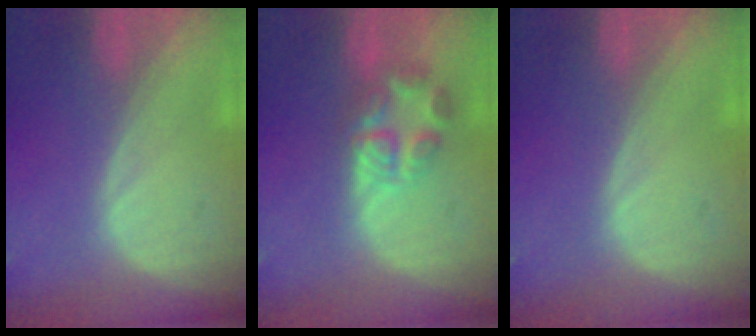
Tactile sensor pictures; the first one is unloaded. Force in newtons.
{"total": 5.6, "press": 5.5, "slide": 1.0}
{"total": 0.0}